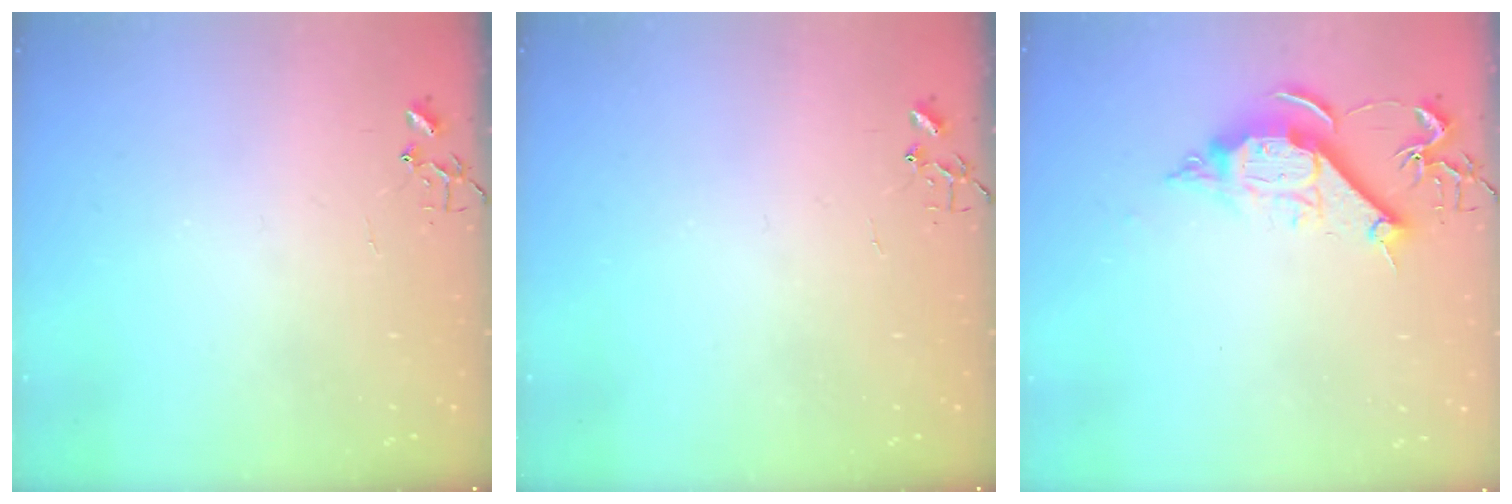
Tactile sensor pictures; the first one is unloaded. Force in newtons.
{"total": 0.0}
{"total": 10.9, "press": 10.9, "slide": 0.7}